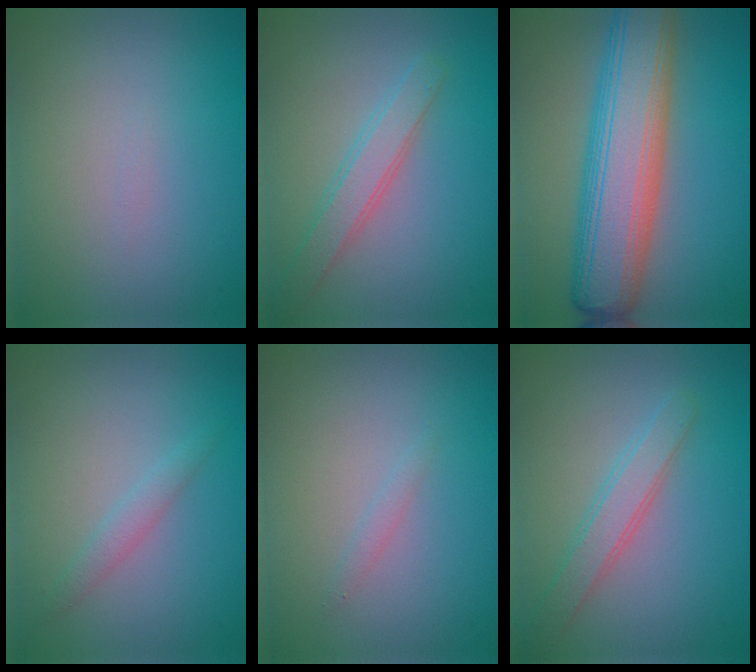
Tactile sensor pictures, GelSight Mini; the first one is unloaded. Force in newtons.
{"total": 2.8, "press": 2.8, "slide": 0.1}
{"total": 10.6, "press": 10.6, "slide": 0.3}
{"total": 1.3, "press": 1.3, "slide": 0.1}
{"total": 0.7, "press": 0.7, "slide": 0.1}
{"total": 2.8, "press": 2.8, "slide": 0.1}